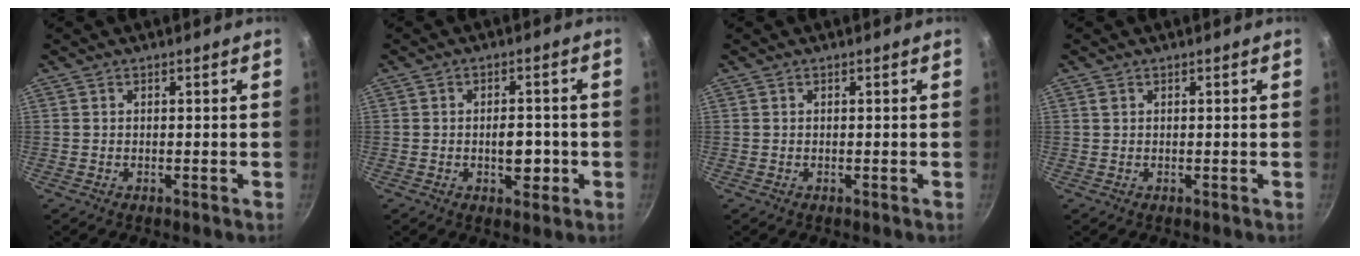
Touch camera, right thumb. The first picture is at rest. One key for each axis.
{"total": 5.6, "fx": -1.2, "fy": 3.1, "fz": 4.5, "tx": -0.037, "ty": 0.008, "tz": -0.016}
{"total": 0.0}
{"total": 0.6, "fx": 0.3, "fy": 0.5, "fz": 0.3, "tx": -0.006, "ty": 0.000, "tz": 0.004}